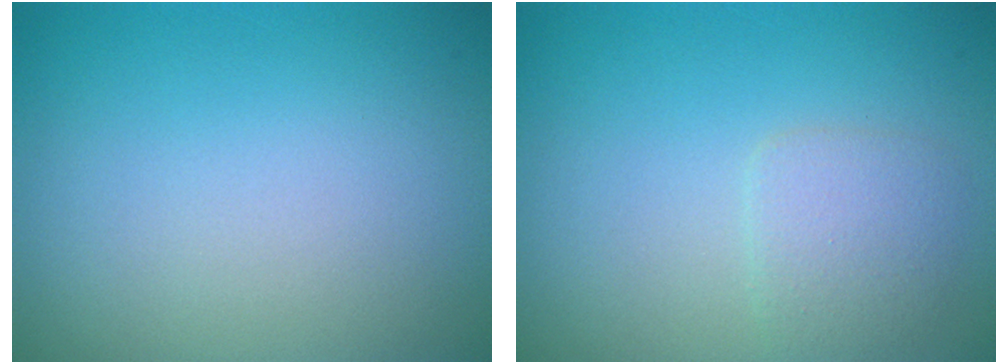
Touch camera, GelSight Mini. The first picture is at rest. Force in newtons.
{"total": 1.8, "press": 1.8, "slide": 0.1}